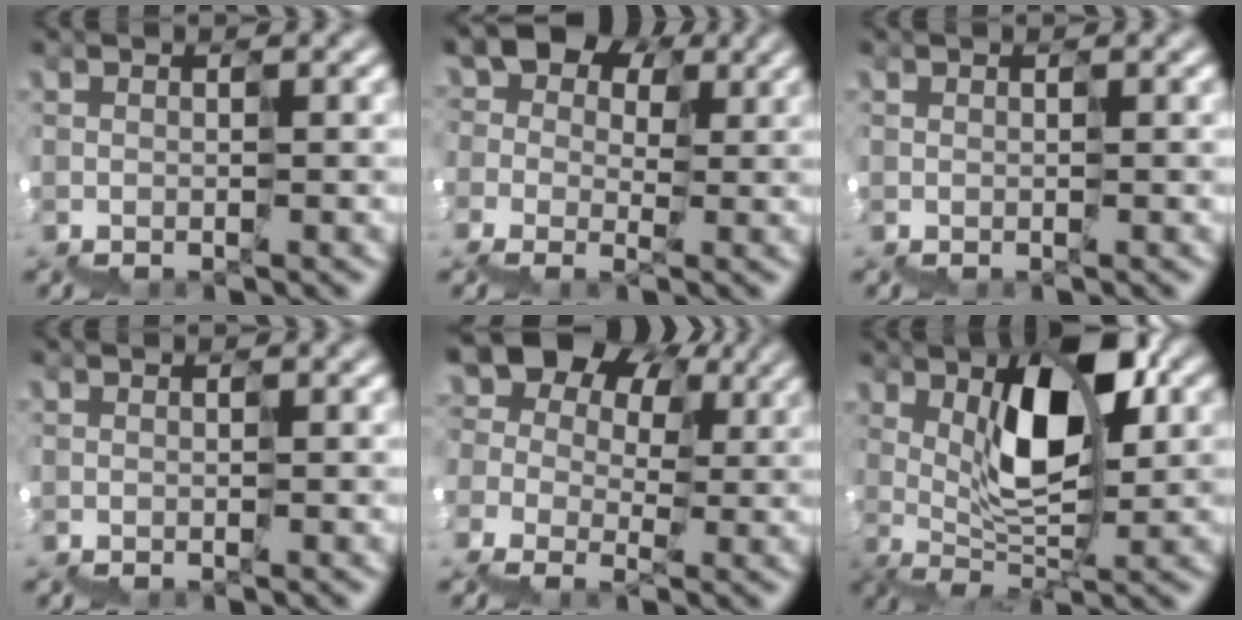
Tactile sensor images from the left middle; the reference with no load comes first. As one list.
[{"total": 6.2, "force": [2.7, 4.8, 2.9], "torque": [-0.044, 0.033, 0.030]}, {"total": 0.0}, {"total": 0.0}, {"total": 9.7, "force": [3.0, 7.7, 5.2], "torque": [-0.081, 0.035, 0.040]}, {"total": 6.6, "force": [2.3, 2.4, 5.7], "torque": [-0.104, 0.019, 0.037]}]